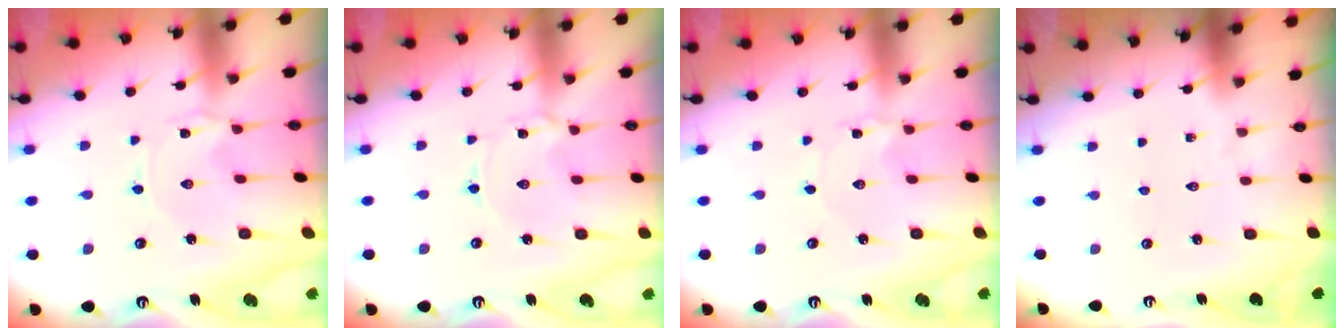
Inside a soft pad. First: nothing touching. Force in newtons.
{"total": 0.9, "press": 0.9, "slide": 0.2}
{"total": 0.0}
{"total": 0.0}